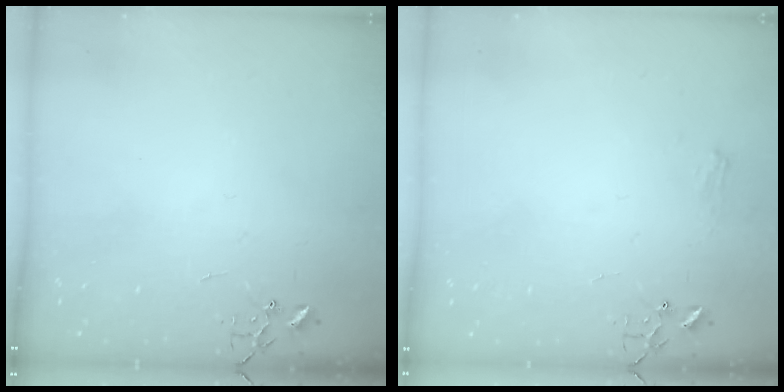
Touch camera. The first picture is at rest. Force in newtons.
{"total": 5.3, "press": 5.3, "slide": 0.6}